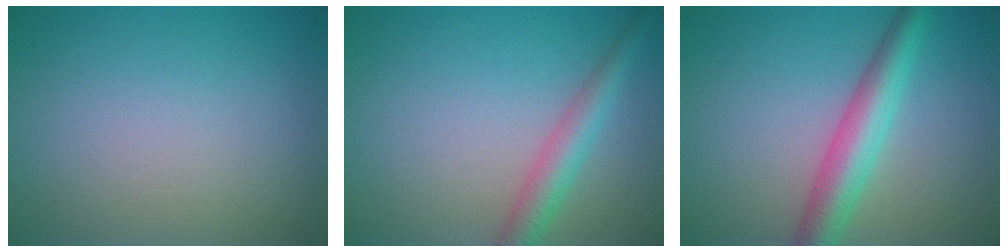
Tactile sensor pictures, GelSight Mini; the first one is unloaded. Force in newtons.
{"total": 3.3, "press": 3.3, "slide": 0.1}
{"total": 4.9, "press": 4.9, "slide": 0.1}